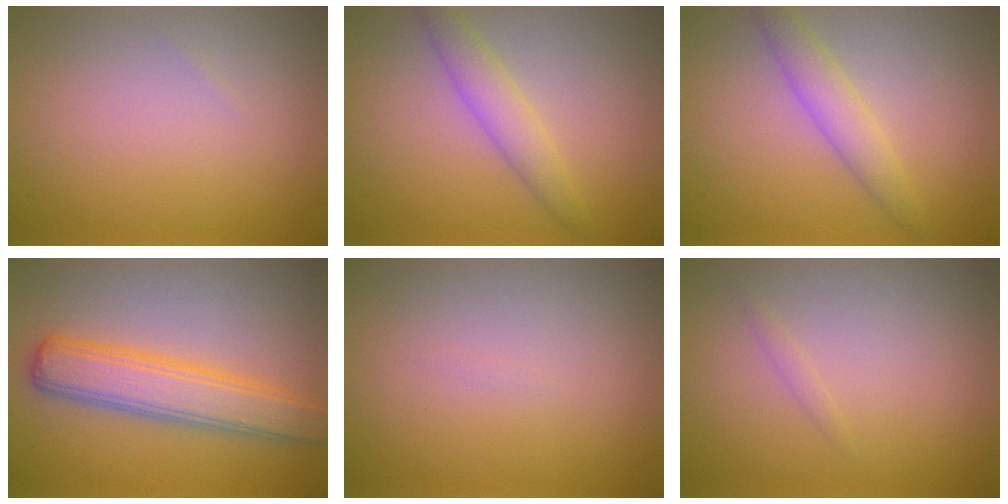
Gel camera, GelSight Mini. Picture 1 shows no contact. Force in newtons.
{"total": 2.9, "press": 2.8, "slide": 0.1}
{"total": 2.9, "press": 2.8, "slide": 0.1}
{"total": 5.3, "press": 5.3, "slide": 0.1}
{"total": 0.0}
{"total": 0.6, "press": 0.6, "slide": 0.0}